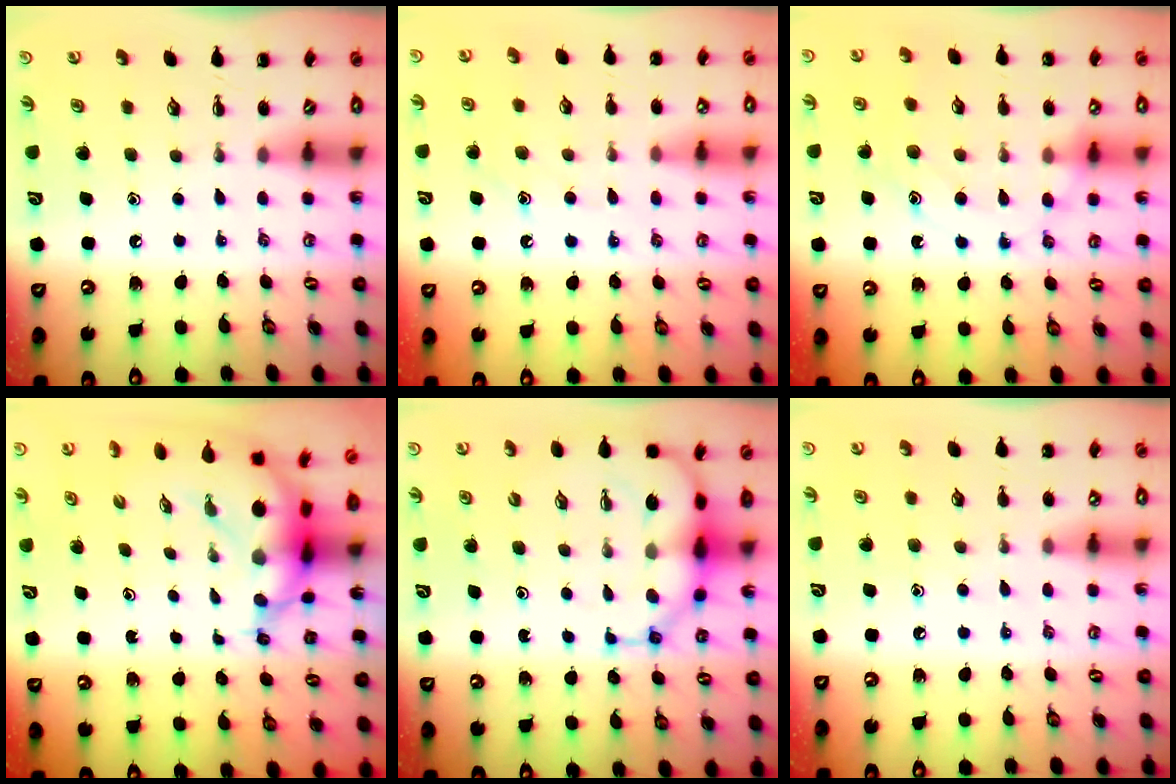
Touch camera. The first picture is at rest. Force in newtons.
{"total": 10.0, "press": 10.0, "slide": 1.4}
{"total": 11.6, "press": 11.6, "slide": 0.6}
{"total": 7.3, "press": 7.0, "slide": 1.9}
{"total": 11.6, "press": 11.1, "slide": 3.4}
{"total": 6.0, "press": 5.8, "slide": 1.6}